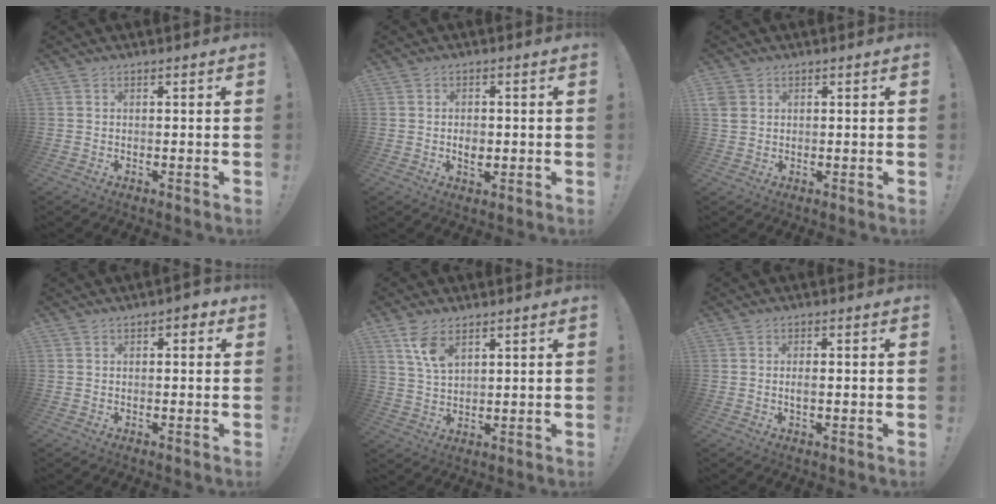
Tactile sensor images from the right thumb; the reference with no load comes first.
{"total": 3.2, "force": [-0.6, 2.1, 2.4], "torque": [-0.019, -0.003, -0.014]}
{"total": 3.3, "force": [1.4, 2.7, 1.4], "torque": [-0.035, 0.000, 0.027]}
{"total": 1.7, "force": [0.3, 1.1, 1.3], "torque": [-0.014, 0.003, 0.002]}
{"total": 7.3, "force": [4.4, 3.6, 4.5], "torque": [-0.075, -0.021, 0.082]}
{"total": 1.8, "force": [-0.3, 0.8, 1.6], "torque": [-0.026, 0.001, -0.007]}